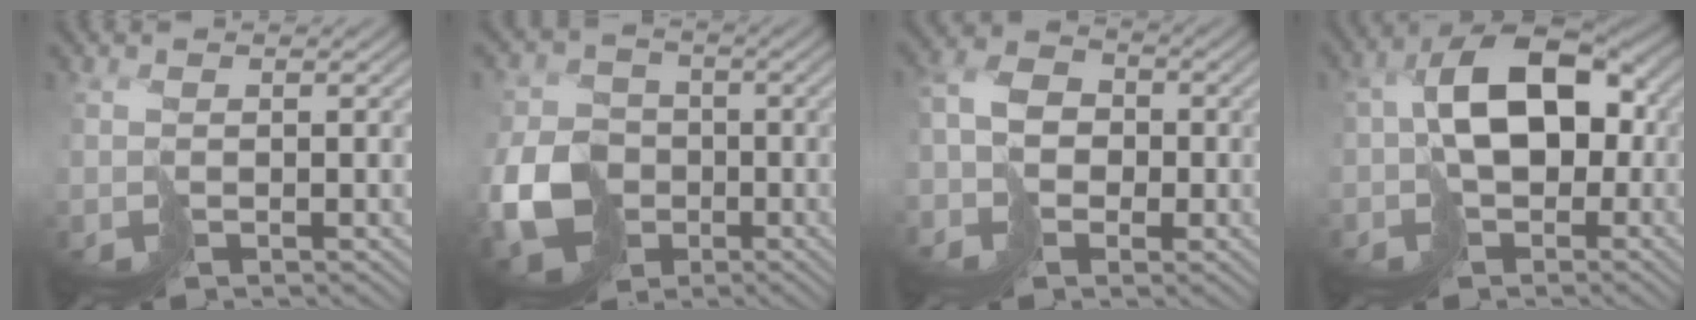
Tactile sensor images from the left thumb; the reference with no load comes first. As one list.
[{"total": 9.0, "force": [-3.2, 7.4, 4.1], "torque": [-0.100, -0.020, -0.071]}, {"total": 6.2, "force": [-2.3, 5.0, 3.0], "torque": [-0.065, -0.007, -0.048]}, {"total": 10.3, "force": [-1.1, 6.6, 7.8], "torque": [-0.137, 0.007, -0.028]}]